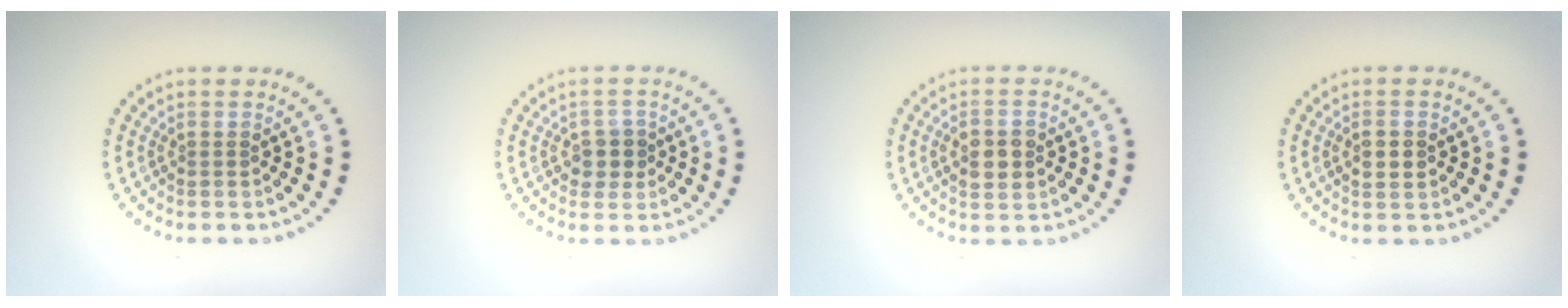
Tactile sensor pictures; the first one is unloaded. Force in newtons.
{"total": 2.2, "press": 2.0, "slide": 0.9}
{"total": 2.9, "press": 2.9, "slide": 0.3}
{"total": 1.5, "press": 1.5, "slide": 0.2}